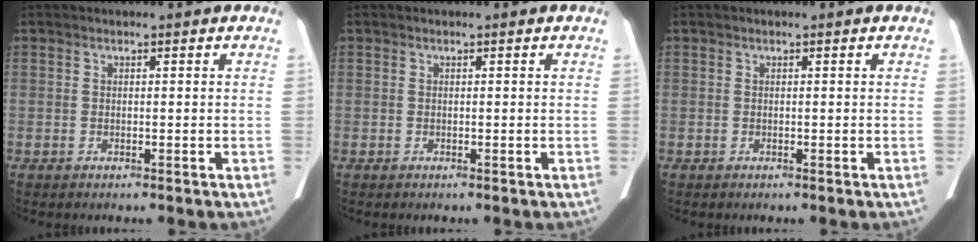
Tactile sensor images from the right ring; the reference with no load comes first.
{"total": 0.0}
{"total": 0.0}